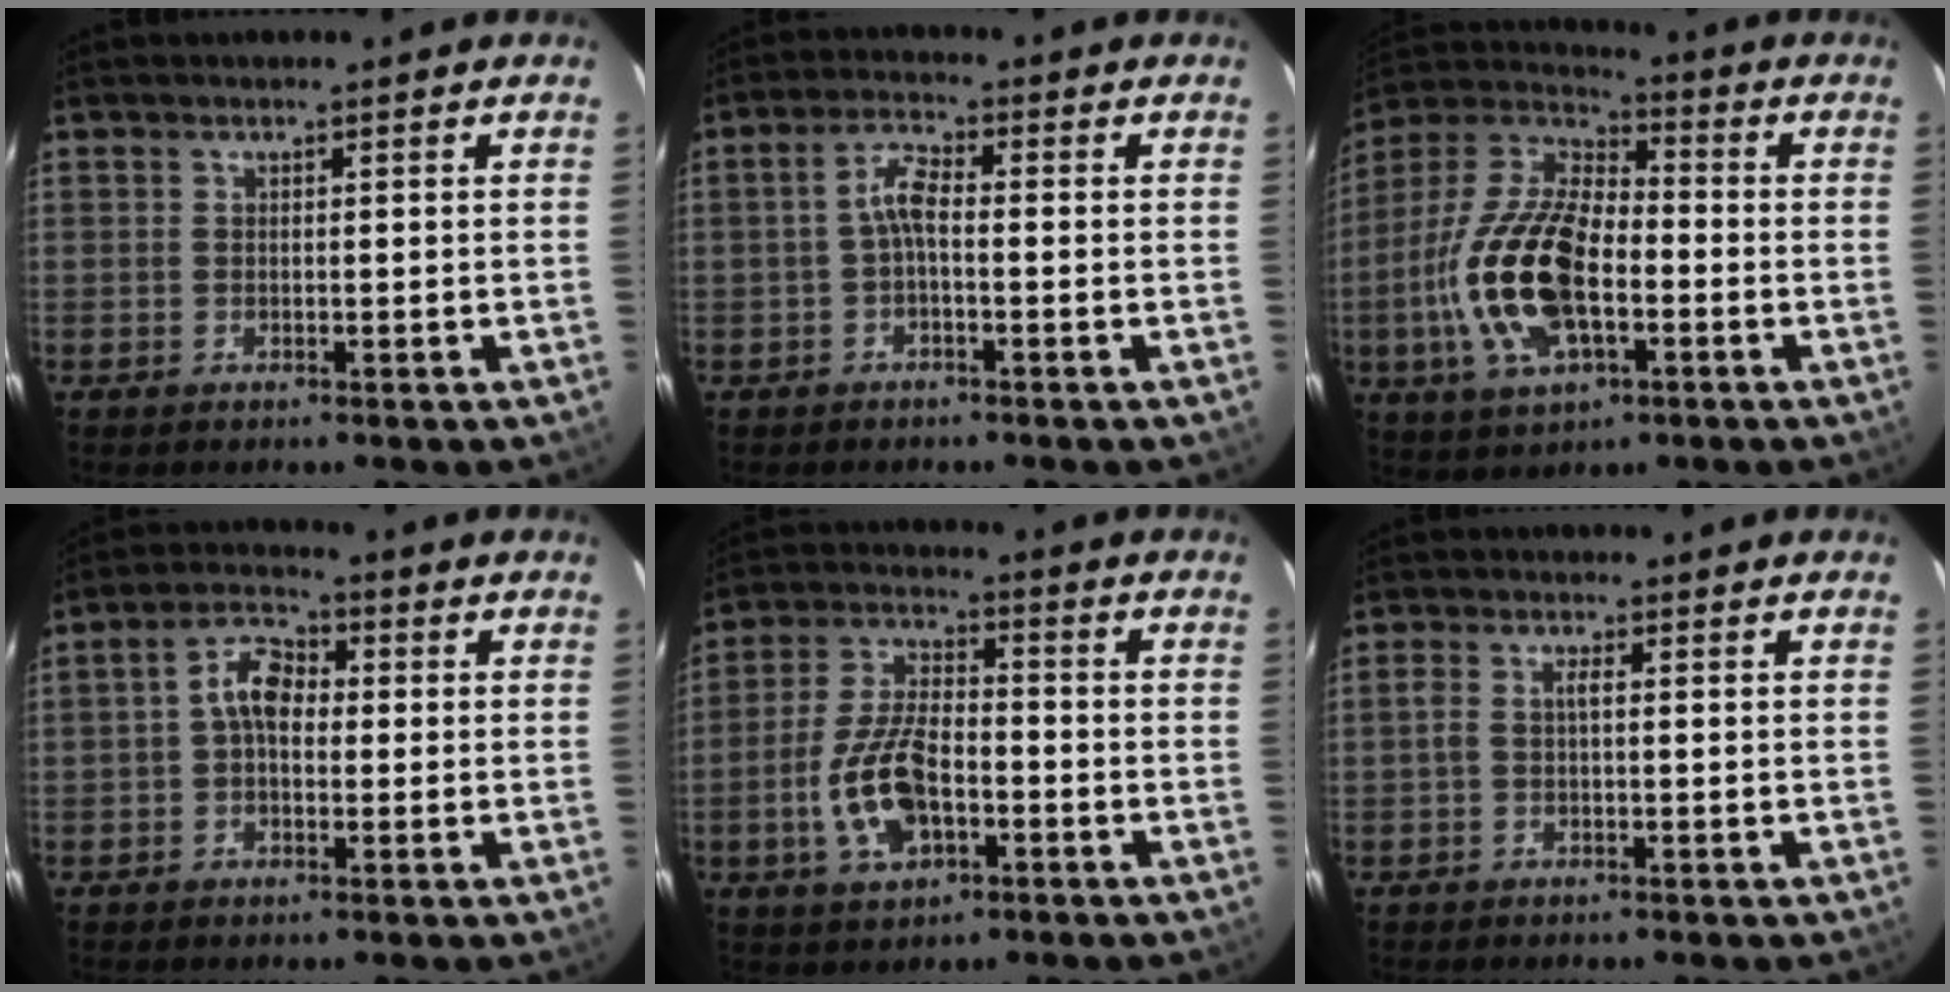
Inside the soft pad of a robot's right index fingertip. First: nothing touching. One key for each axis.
{"total": 3.9, "fx": -0.8, "fy": 1.3, "fz": 3.6, "tx": -0.076, "ty": 0.013, "tz": -0.018}
{"total": 19.0, "fx": -4.4, "fy": 9.1, "fz": 16.1, "tx": -0.346, "ty": -0.003, "tz": -0.085}
{"total": 6.1, "fx": 0.0, "fy": 4.0, "fz": 4.6, "tx": -0.085, "ty": 0.020, "tz": -0.003}
{"total": 12.0, "fx": -3.9, "fy": 6.0, "fz": 9.6, "tx": -0.200, "ty": 0.006, "tz": -0.067}
{"total": 2.1, "fx": -0.3, "fy": 0.7, "fz": 2.0, "tx": -0.041, "ty": 0.007, "tz": -0.006}